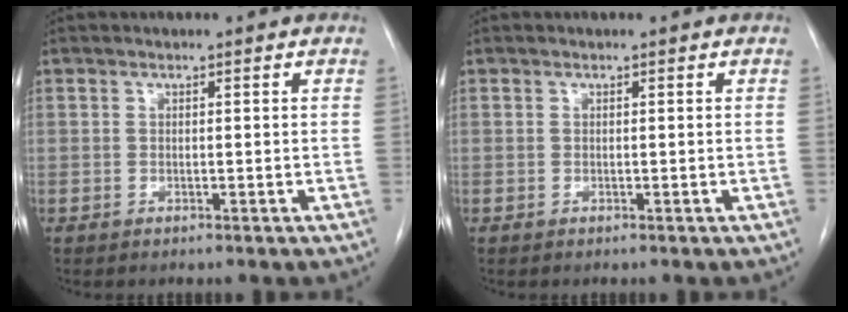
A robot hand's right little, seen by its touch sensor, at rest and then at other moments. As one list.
[{"total": 0.0}]